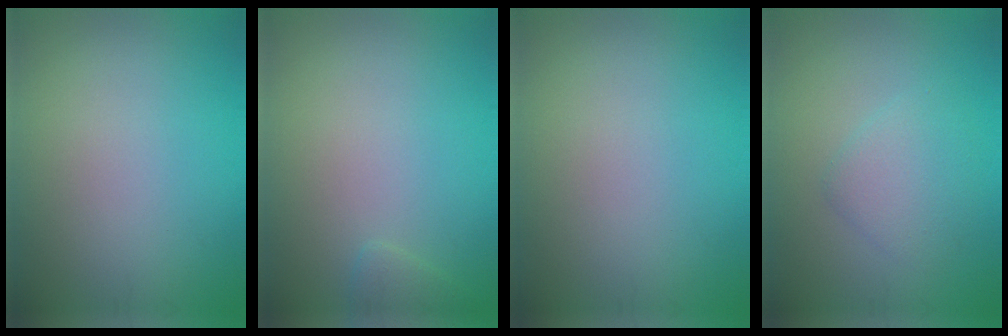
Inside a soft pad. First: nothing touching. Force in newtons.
{"total": 0.9, "press": 0.9, "slide": 0.1}
{"total": 0.0}
{"total": 2.7, "press": 2.7, "slide": 0.0}